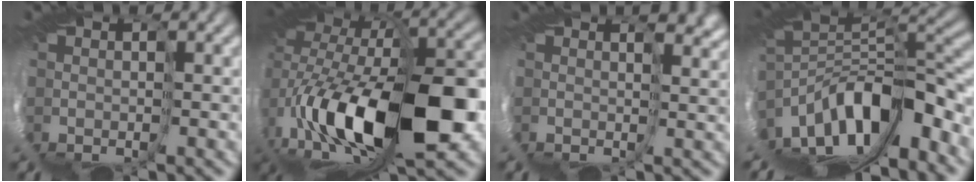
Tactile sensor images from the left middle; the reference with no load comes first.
{"total": 11.0, "force": [0.2, 3.7, 10.4], "torque": [-0.200, -0.048, 0.043]}
{"total": 2.0, "force": [1.7, -0.1, 1.0], "torque": [-0.017, 0.000, 0.036]}
{"total": 5.7, "force": [-3.1, 0.0, 4.8], "torque": [-0.106, 0.022, -0.059]}